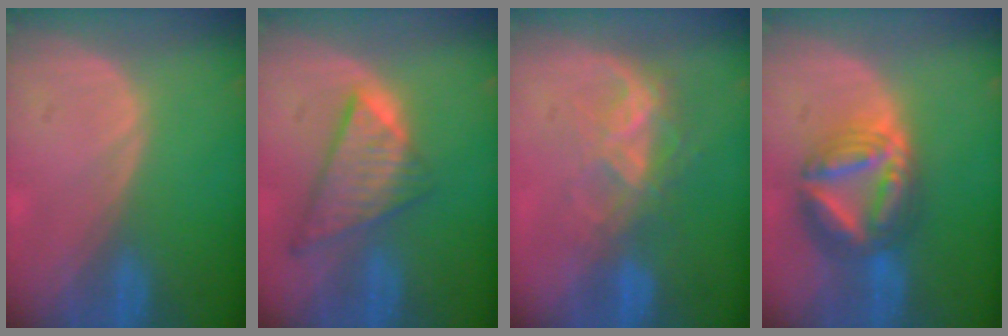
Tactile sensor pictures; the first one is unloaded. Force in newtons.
{"total": 8.5, "press": 7.3, "slide": 4.5}
{"total": 6.8, "press": 6.0, "slide": 3.3}
{"total": 9.1, "press": 9.0, "slide": 0.8}